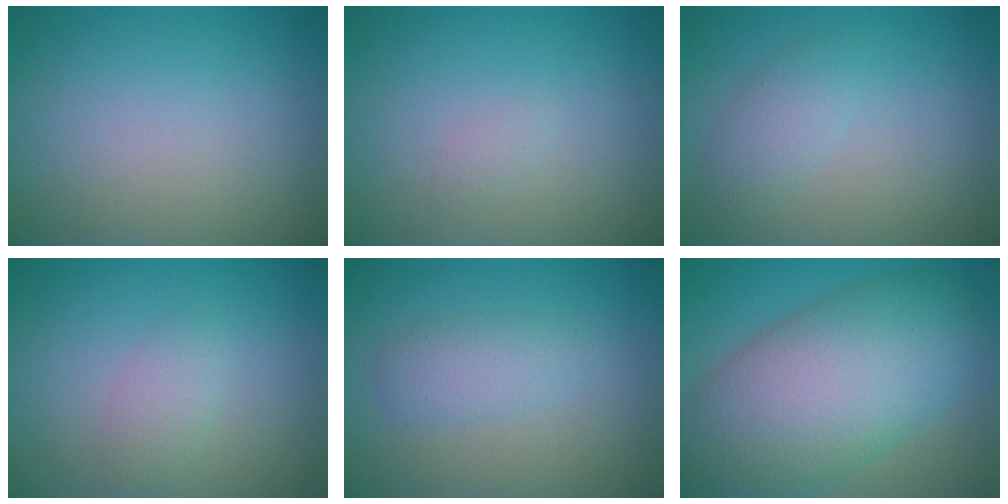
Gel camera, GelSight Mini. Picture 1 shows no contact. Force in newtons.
{"total": 0.6, "press": 0.6, "slide": 0.0}
{"total": 2.0, "press": 2.0, "slide": 0.1}
{"total": 1.6, "press": 1.6, "slide": 0.1}
{"total": 2.3, "press": 2.3, "slide": 0.1}
{"total": 13.0, "press": 12.9, "slide": 0.8}